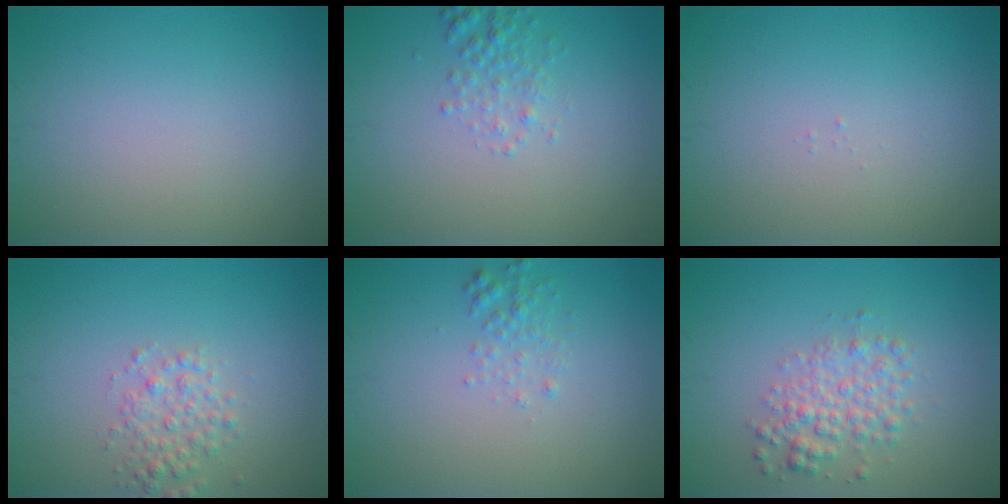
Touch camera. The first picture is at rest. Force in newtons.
{"total": 1.7, "press": 1.7, "slide": 0.1}
{"total": 0.0}
{"total": 2.4, "press": 2.4, "slide": 0.1}
{"total": 1.4, "press": 1.4, "slide": 0.1}
{"total": 3.1, "press": 3.1, "slide": 0.1}